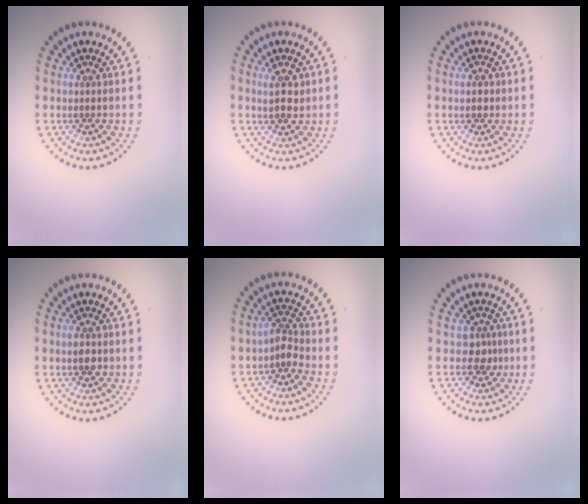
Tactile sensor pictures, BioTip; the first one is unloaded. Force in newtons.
{"total": 2.1, "press": 2.0, "slide": 0.5}
{"total": 1.5, "press": 1.5, "slide": 0.1}
{"total": 2.1, "press": 2.1, "slide": 0.1}
{"total": 1.7, "press": 1.4, "slide": 1.0}
{"total": 1.7, "press": 1.4, "slide": 1.1}